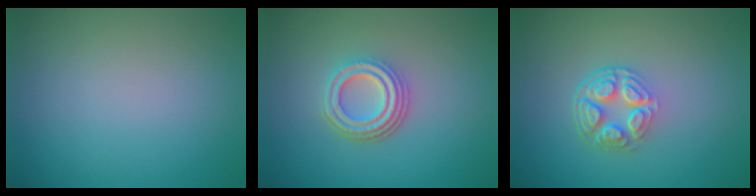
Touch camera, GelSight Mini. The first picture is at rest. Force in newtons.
{"total": 4.3, "press": 3.2, "slide": 2.9}
{"total": 4.4, "press": 3.2, "slide": 3.0}